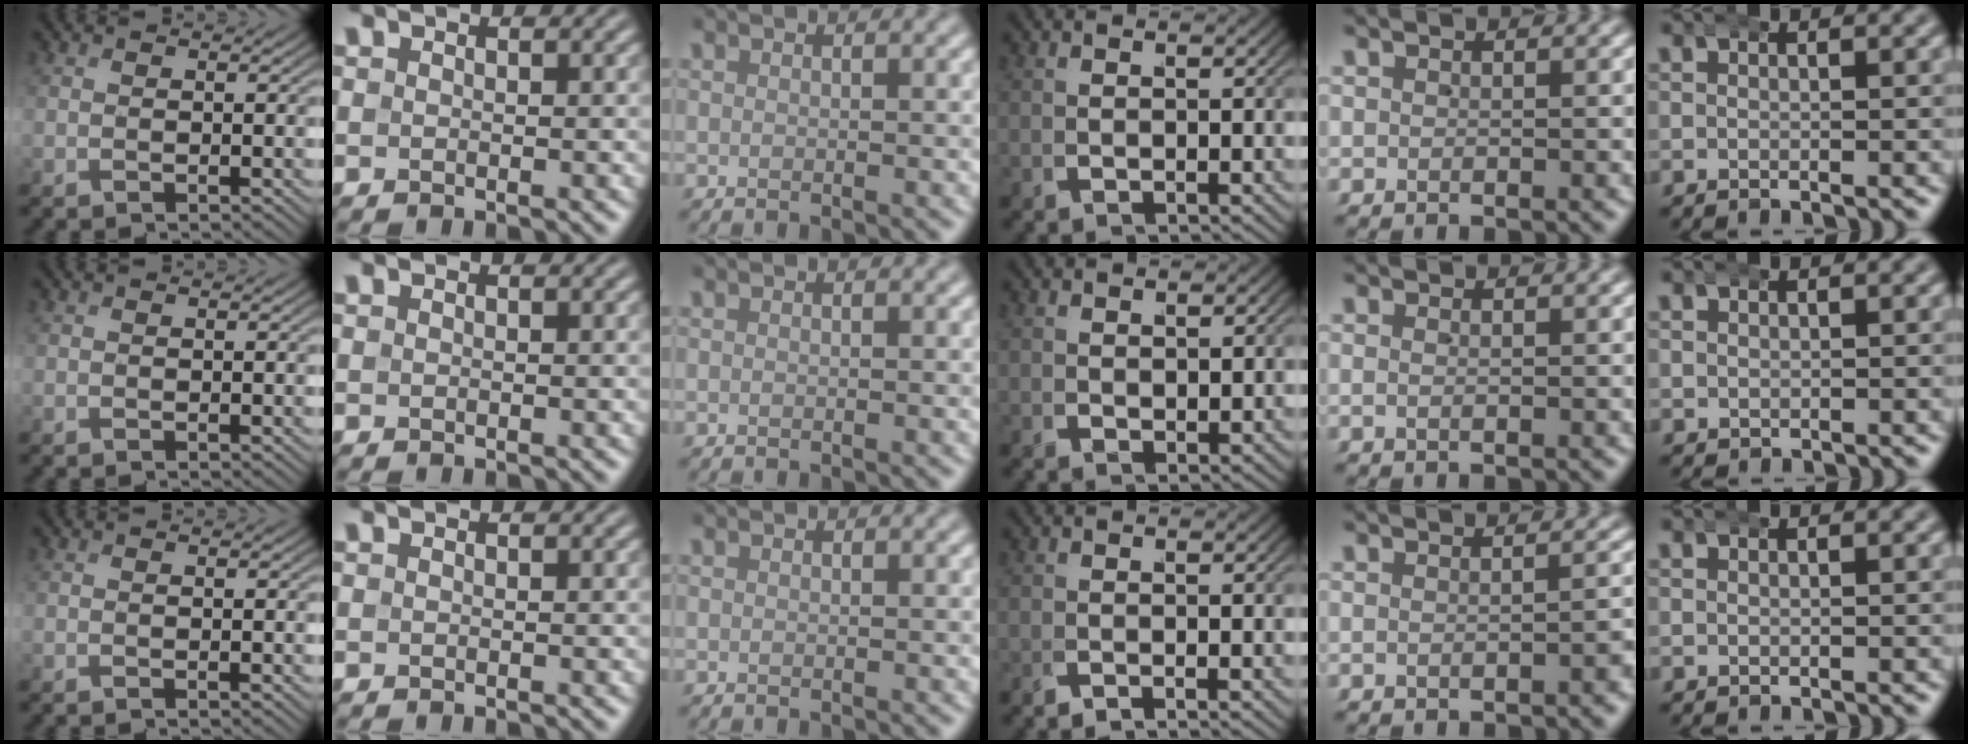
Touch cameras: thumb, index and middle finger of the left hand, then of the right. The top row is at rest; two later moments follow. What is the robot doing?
{"motion": "wrap", "object": "arm wrap"}